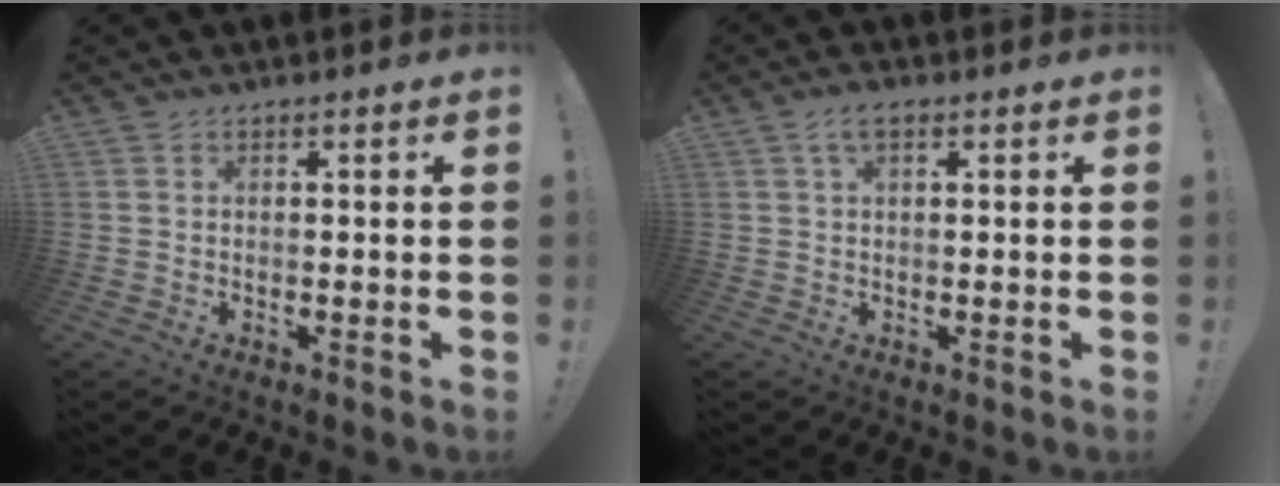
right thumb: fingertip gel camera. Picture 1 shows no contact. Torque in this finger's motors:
{"motor_torque": [-0.32, 0.57, 0.42, 0.09, -0.02]}